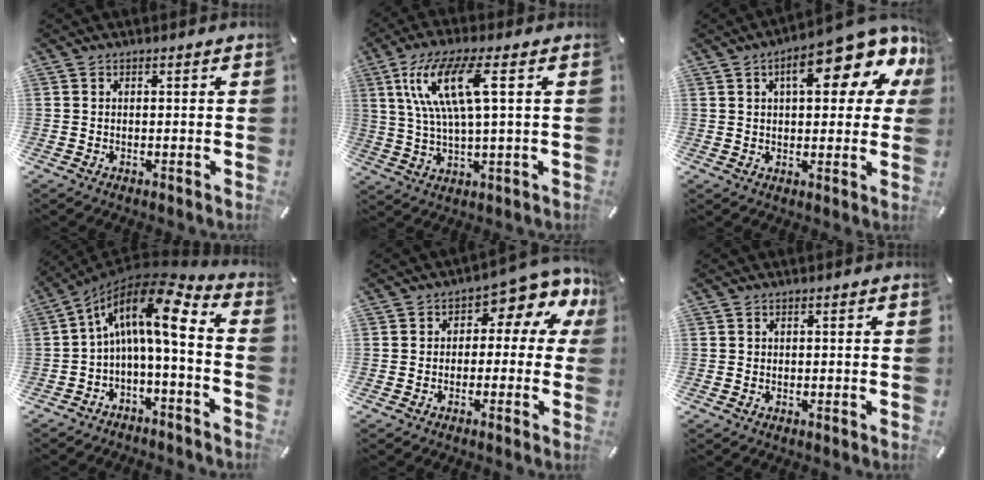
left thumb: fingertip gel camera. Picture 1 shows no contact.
{"total": 13.3, "force": [4.3, 3.2, 12.2], "torque": [-0.253, 0.001, 0.070]}
{"total": 15.9, "force": [8.0, 6.0, 12.4], "torque": [-0.168, -0.039, 0.125]}
{"total": 13.2, "force": [2.0, 4.6, 12.2], "torque": [-0.203, -0.012, 0.027]}
{"total": 7.8, "force": [2.5, 4.1, 6.1], "torque": [-0.078, -0.024, 0.039]}
{"total": 0.0}